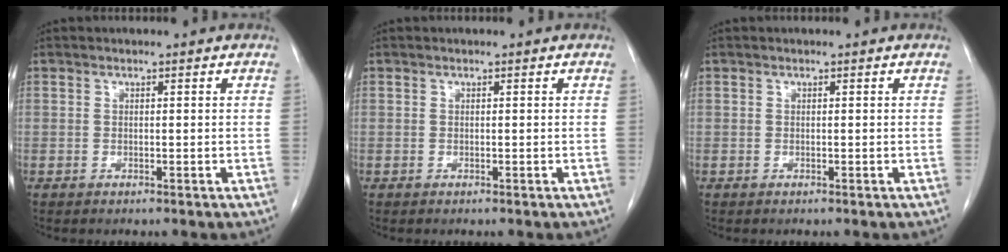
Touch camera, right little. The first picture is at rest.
{"total": 0.0}
{"total": 0.0}